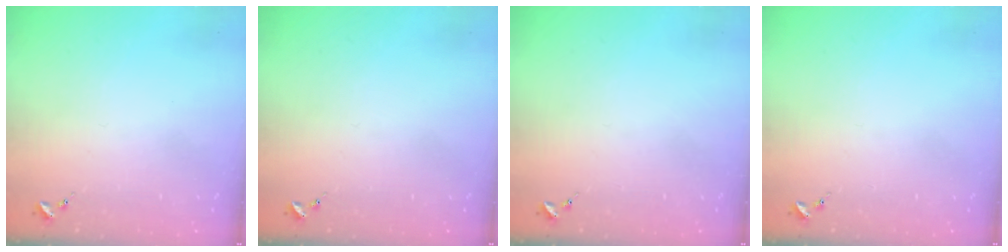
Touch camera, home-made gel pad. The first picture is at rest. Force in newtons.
{"total": 0.0}
{"total": 0.0}
{"total": 0.0}